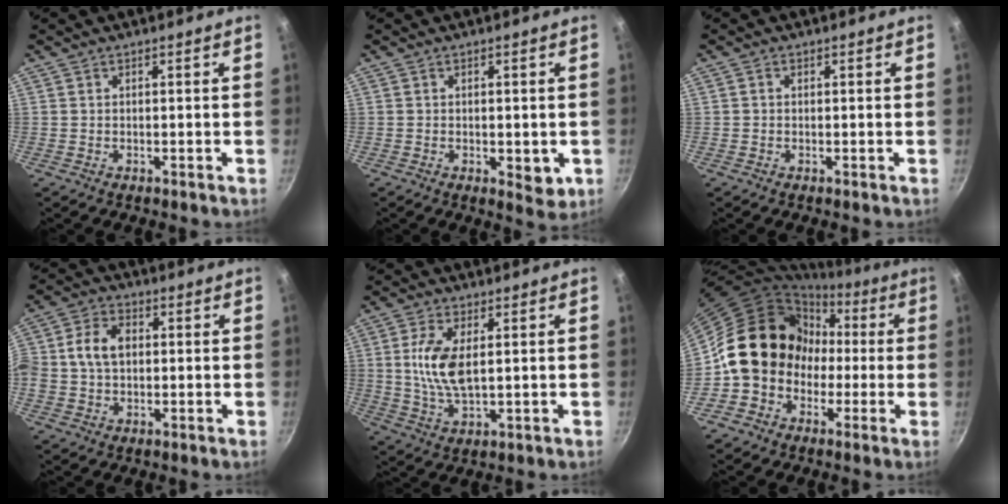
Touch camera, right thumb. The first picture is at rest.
{"total": 4.8, "force": [-0.9, 2.5, 4.0], "torque": [-0.049, -0.009, -0.008]}
{"total": 0.6, "force": [0.0, 0.5, 0.2], "torque": [-0.003, 0.004, 0.000]}
{"total": 8.3, "force": [0.6, 6.0, 5.7], "torque": [-0.097, 0.017, -0.003]}
{"total": 9.1, "force": [1.4, 4.3, 7.9], "torque": [-0.156, -0.004, 0.028]}
{"total": 15.5, "force": [-1.0, 13.6, 7.3], "torque": [-0.064, 0.054, -0.021]}